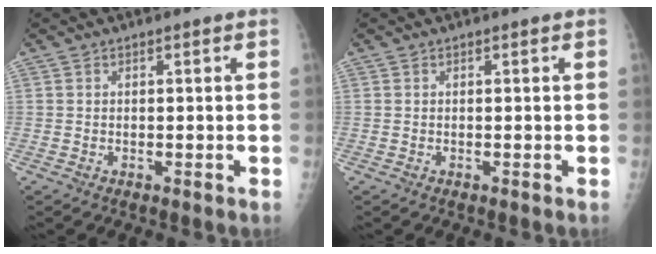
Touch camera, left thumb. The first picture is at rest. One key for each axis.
{"total": 0.0}